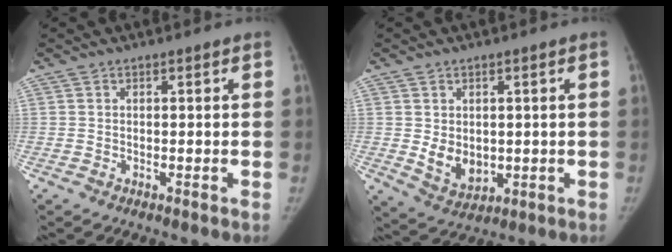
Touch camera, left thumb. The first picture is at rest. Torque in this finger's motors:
{"motor_torque": [0.03, 0.04, -0.03, 0.01, 0.03]}